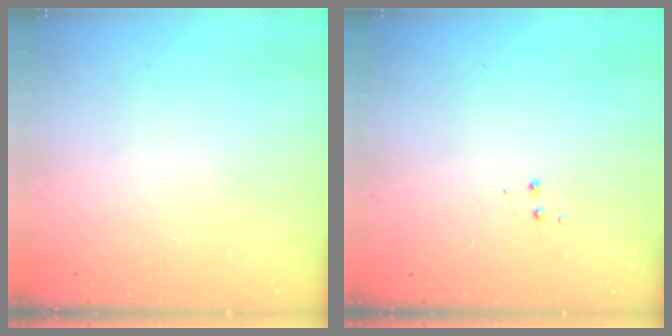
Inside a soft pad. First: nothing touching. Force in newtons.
{"total": 3.9, "press": 3.9, "slide": 0.5}